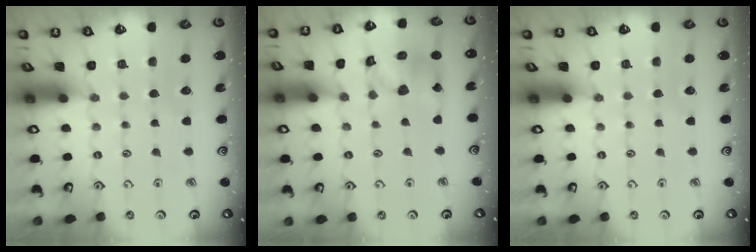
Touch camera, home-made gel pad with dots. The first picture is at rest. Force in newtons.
{"total": 13.3, "press": 13.2, "slide": 1.7}
{"total": 0.0}